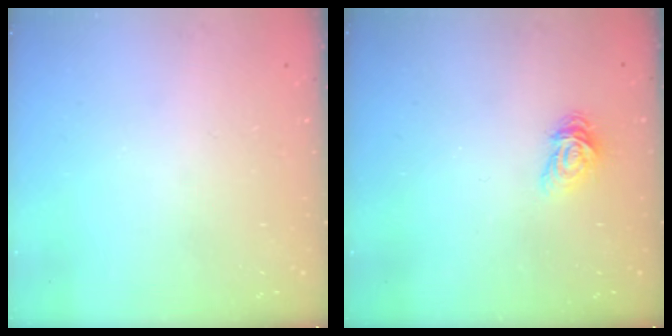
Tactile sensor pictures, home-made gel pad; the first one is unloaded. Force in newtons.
{"total": 4.6, "press": 4.6, "slide": 0.3}